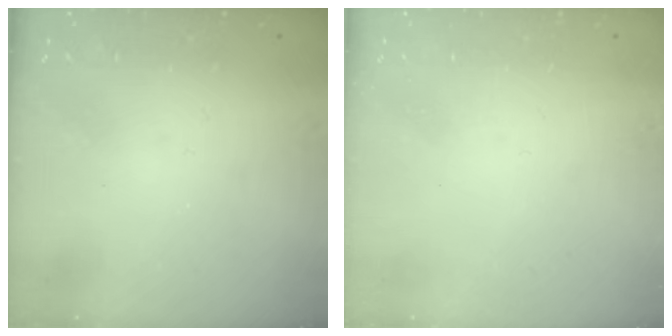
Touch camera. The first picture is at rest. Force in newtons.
{"total": 0.0}